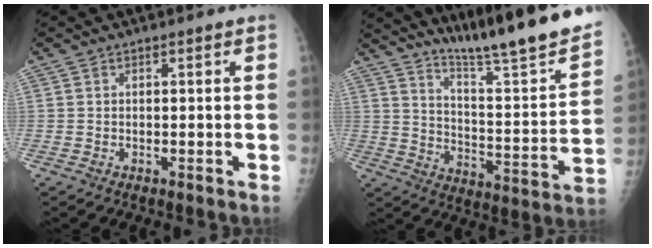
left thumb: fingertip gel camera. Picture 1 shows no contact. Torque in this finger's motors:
{"motor_torque": [0.21, -0.12, 0.20, -0.17, 0.13]}